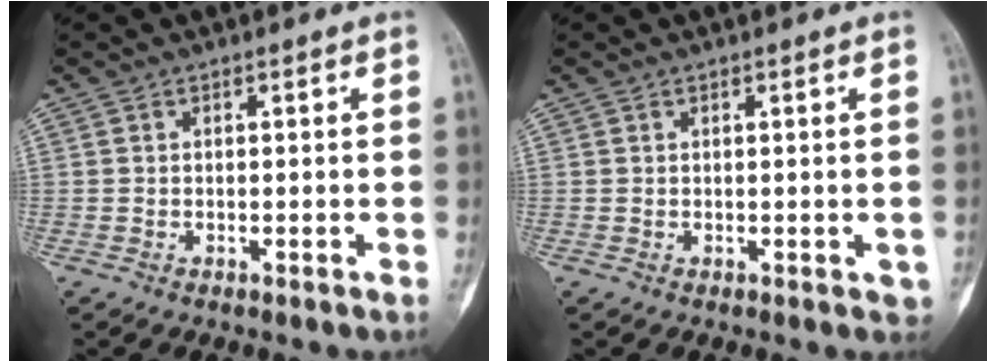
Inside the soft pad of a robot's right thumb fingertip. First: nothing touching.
{"total": 1.2, "force": [0.2, 0.8, 0.9], "torque": [-0.006, 0.000, 0.006]}